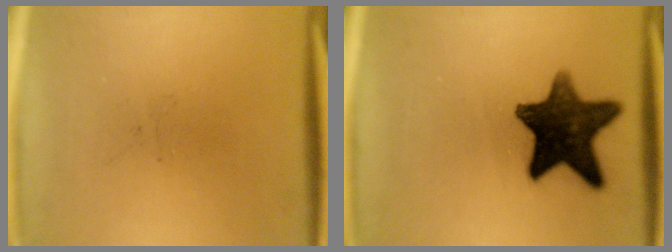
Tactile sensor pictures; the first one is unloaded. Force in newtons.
{"total": 13.5}